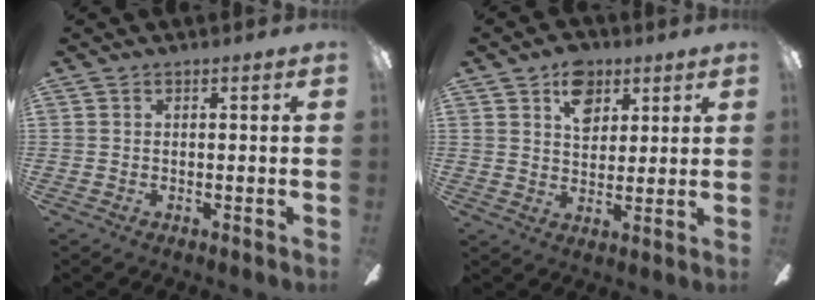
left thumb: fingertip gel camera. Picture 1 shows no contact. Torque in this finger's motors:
{"motor_torque": [0.80, 0.67, 0.50, -0.47, 0.01]}